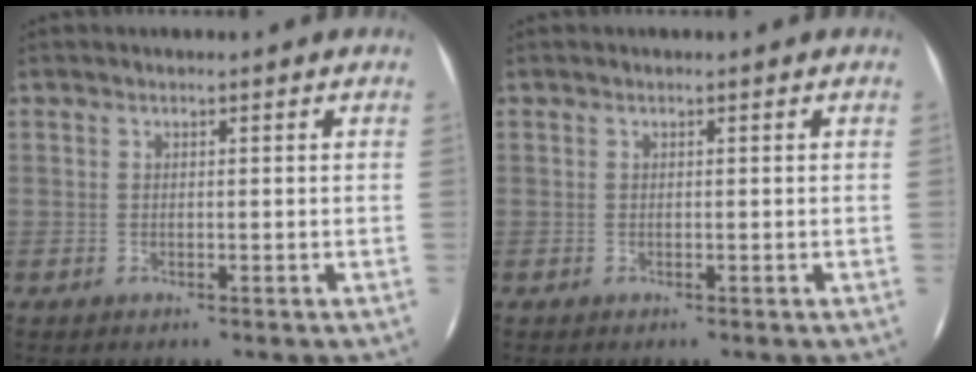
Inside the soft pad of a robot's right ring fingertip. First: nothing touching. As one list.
[{"total": 0.0}]